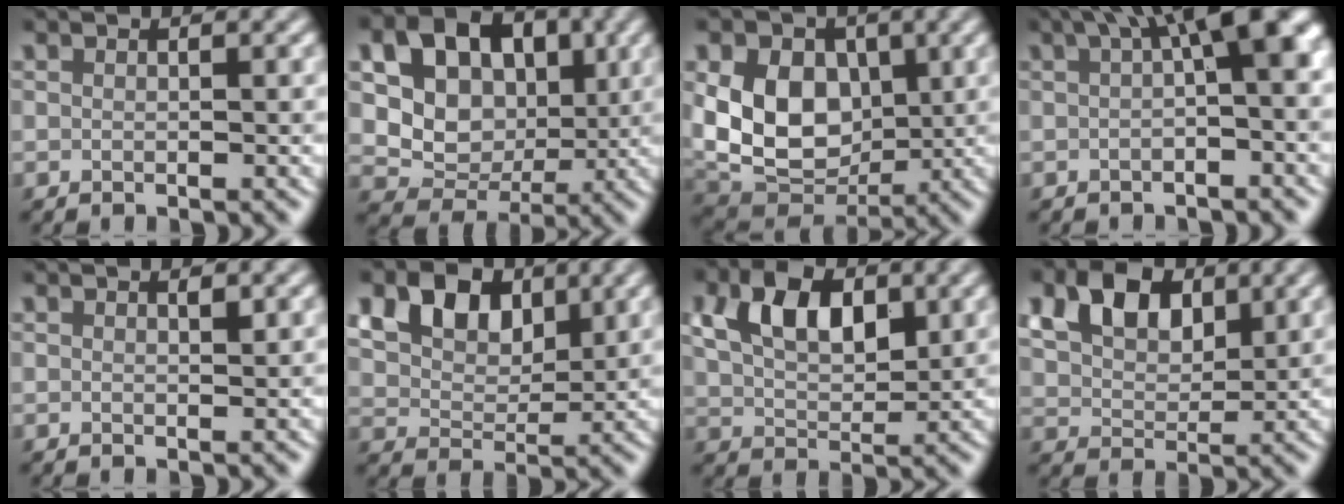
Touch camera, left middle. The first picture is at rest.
{"total": 9.4, "force": [1.9, 7.4, 5.4], "torque": [-0.086, -0.002, 0.026]}
{"total": 9.2, "force": [1.0, 6.8, 6.2], "torque": [-0.117, -0.007, 0.013]}
{"total": 6.7, "force": [2.0, 1.7, 6.2], "torque": [-0.069, 0.025, 0.019]}
{"total": 0.5, "force": [0.3, 0.2, 0.4], "torque": [-0.005, -0.002, 0.005]}
{"total": 9.4, "force": [4.6, 6.4, 5.1], "torque": [-0.103, 0.022, 0.073]}
{"total": 6.1, "force": [2.1, 3.8, 4.3], "torque": [-0.083, 0.005, 0.038]}
{"total": 5.9, "force": [2.8, 4.0, 3.5], "torque": [-0.080, 0.003, 0.045]}